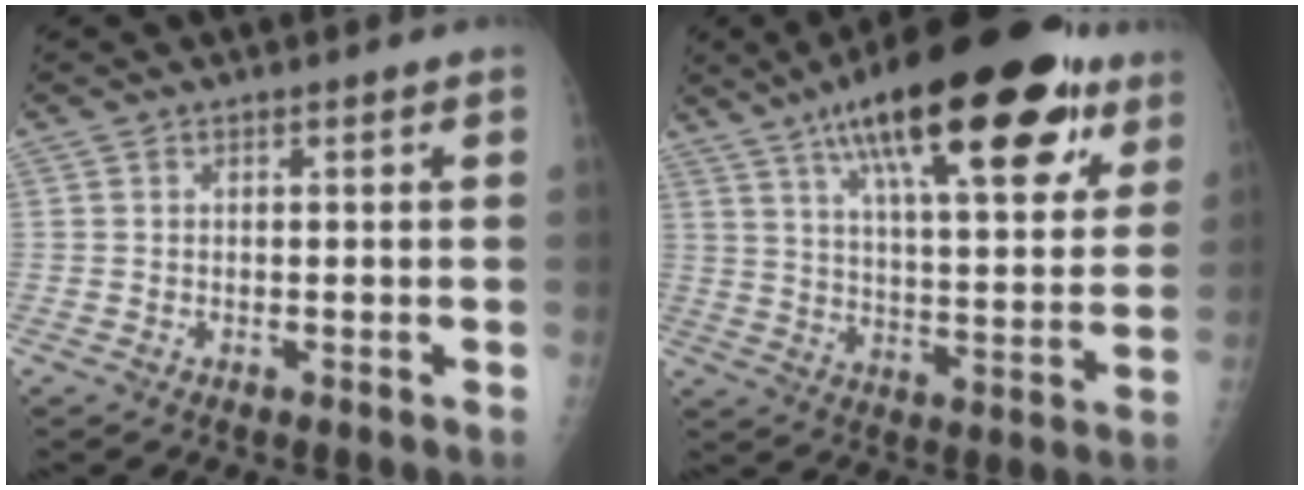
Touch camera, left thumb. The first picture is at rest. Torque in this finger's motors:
{"motor_torque": [3.71, 1.29, 1.68, -1.09, 0.49]}